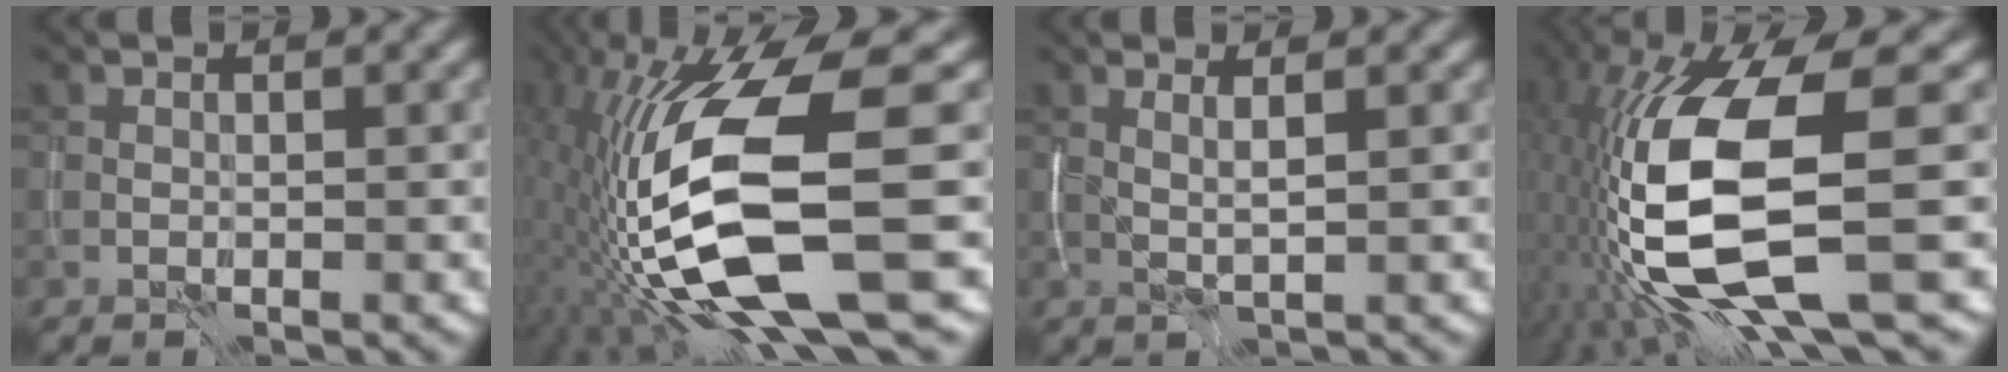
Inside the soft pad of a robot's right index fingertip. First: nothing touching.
{"total": 14.1, "force": [-1.7, 3.4, 13.6], "torque": [-0.267, -0.006, -0.021]}
{"total": 1.9, "force": [0.7, 0.3, 1.8], "torque": [-0.030, -0.004, 0.013]}
{"total": 14.2, "force": [-1.9, 4.8, 13.2], "torque": [-0.273, -0.018, -0.027]}